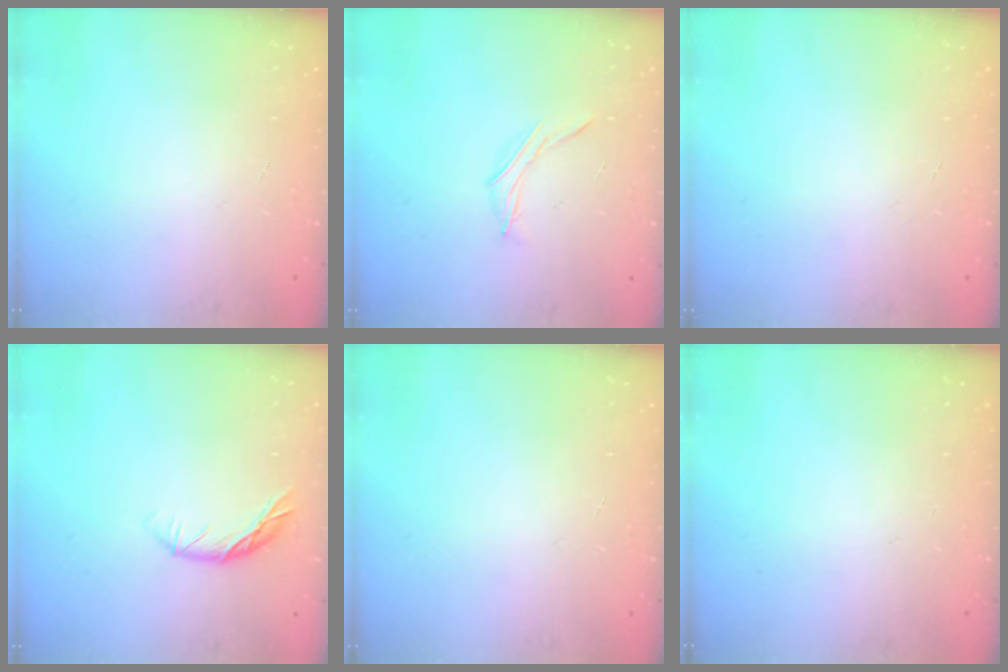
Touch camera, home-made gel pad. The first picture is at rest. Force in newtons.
{"total": 4.9, "press": 4.7, "slide": 1.4}
{"total": 0.0}
{"total": 7.8, "press": 7.8, "slide": 0.7}
{"total": 0.0}
{"total": 0.0}